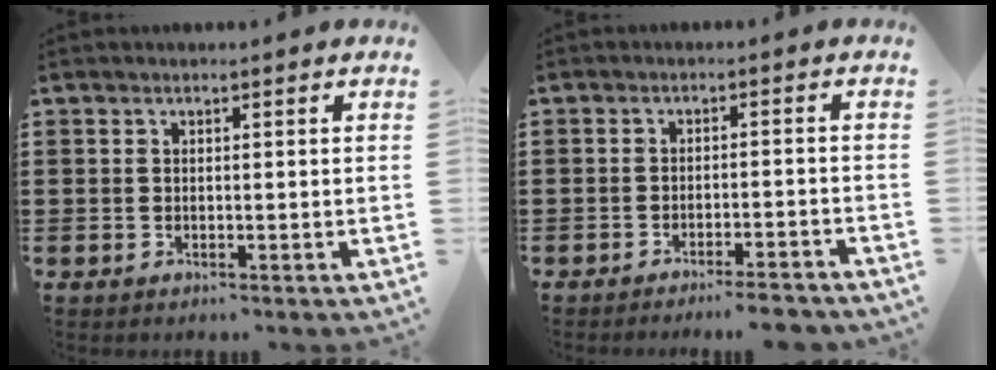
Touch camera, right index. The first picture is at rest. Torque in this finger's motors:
{"motor_torque": [1.12, -1.02, 0.44, 0.10]}